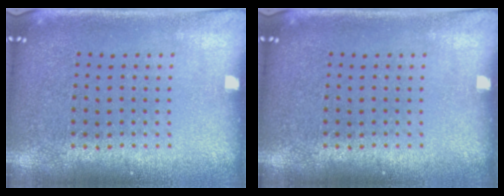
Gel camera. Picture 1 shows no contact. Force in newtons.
{"total": 0.0}